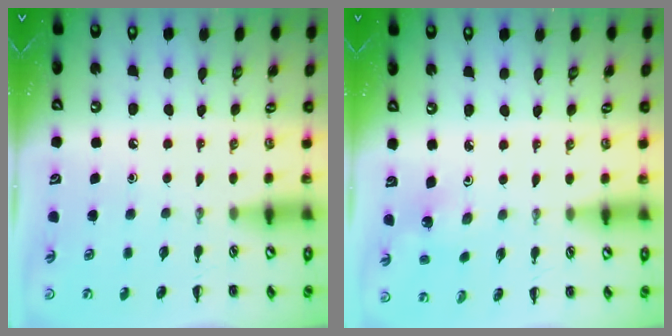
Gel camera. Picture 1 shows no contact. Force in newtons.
{"total": 1.6, "press": 1.5, "slide": 0.6}